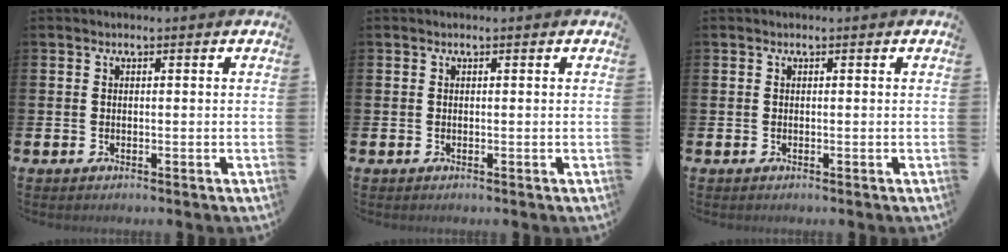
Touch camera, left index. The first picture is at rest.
{"total": 0.0}
{"total": 0.0}